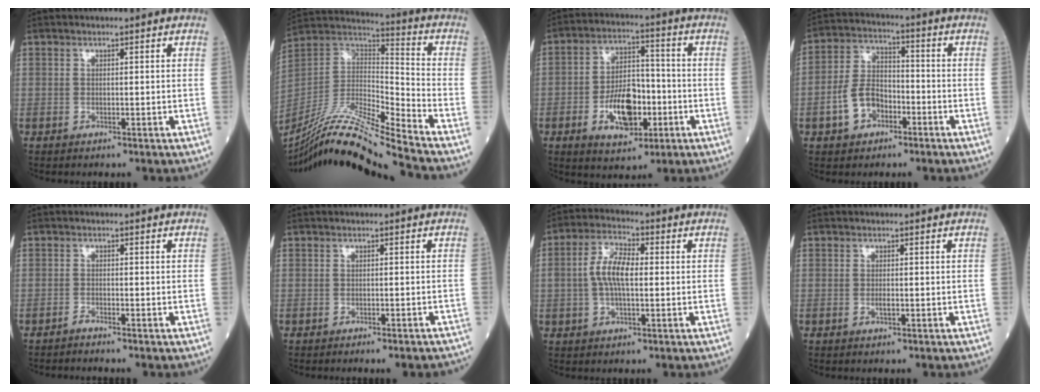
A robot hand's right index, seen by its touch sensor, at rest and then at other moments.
{"total": 18.3, "force": [-15.8, -1.7, 9.1], "torque": [-0.180, 0.010, -0.295]}
{"total": 10.4, "force": [-3.3, 5.2, 8.4], "torque": [-0.152, 0.008, -0.054]}
{"total": 7.7, "force": [-3.2, 5.1, 4.9], "torque": [-0.107, 0.019, -0.061]}
{"total": 1.0, "force": [-1.0, -0.3, 0.0], "torque": [0.001, -0.001, -0.019]}
{"total": 5.1, "force": [-4.7, 0.4, 2.0], "torque": [-0.016, -0.007, -0.055]}
{"total": 7.1, "force": [0.1, 2.8, 6.6], "torque": [-0.137, 0.013, -0.002]}
{"total": 0.9, "force": [-0.3, 0.2, 0.8], "torque": [-0.017, 0.000, -0.004]}